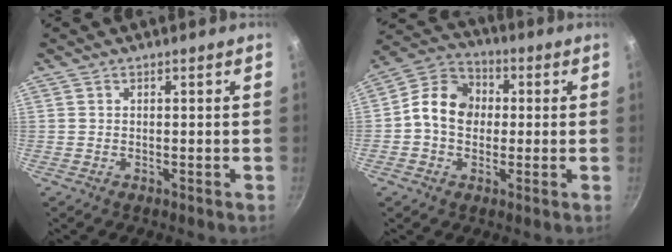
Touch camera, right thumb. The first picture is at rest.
{"total": 10.7, "force": [0.1, 8.8, 6.2], "torque": [-0.075, 0.024, -0.022]}